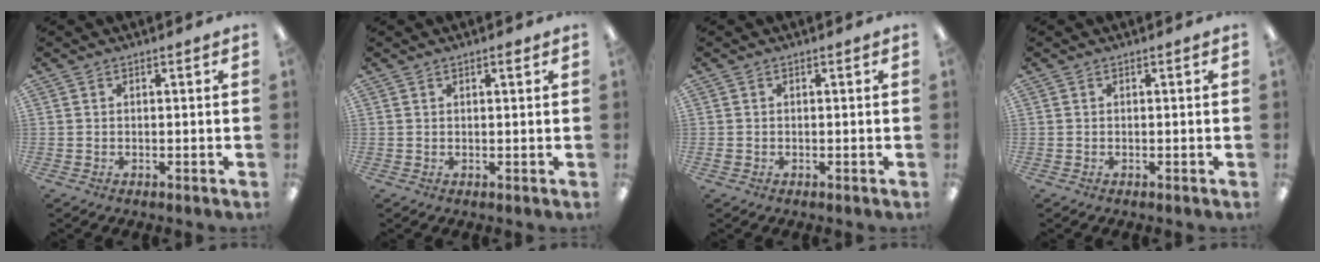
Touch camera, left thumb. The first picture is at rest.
{"total": 1.2, "force": [0.9, 0.3, 0.7], "torque": [-0.007, -0.003, 0.013]}
{"total": 0.8, "force": [-0.1, 0.7, 0.4], "torque": [-0.007, 0.004, -0.004]}
{"total": 0.0}